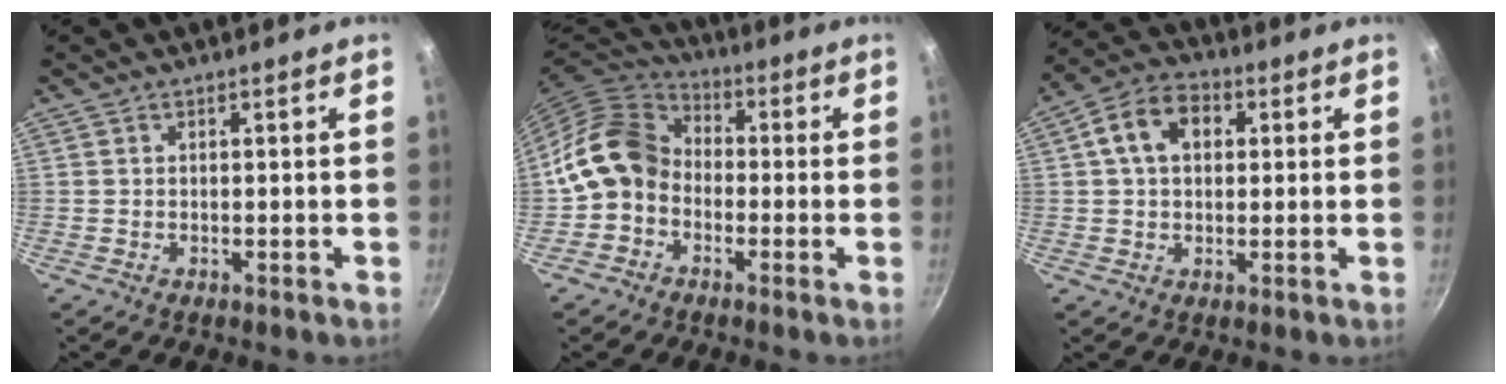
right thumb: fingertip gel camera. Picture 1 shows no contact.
{"total": 11.2, "force": [-2.2, 9.3, 5.9], "torque": [-0.075, 0.038, -0.065]}
{"total": 9.7, "force": [2.2, 6.9, 6.4], "torque": [-0.091, 0.019, 0.023]}